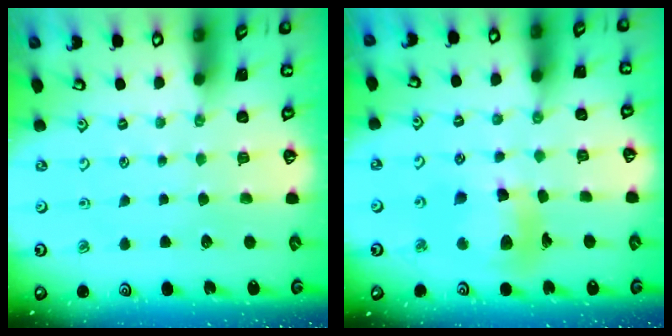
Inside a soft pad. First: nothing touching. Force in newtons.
{"total": 12.1, "press": 12.0, "slide": 1.6}